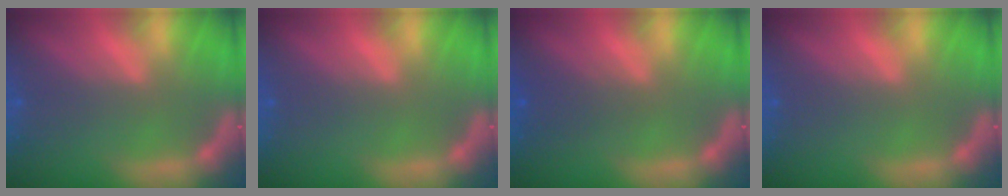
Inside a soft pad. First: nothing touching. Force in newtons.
{"total": 0.0}
{"total": 2.0}
{"total": 0.0}